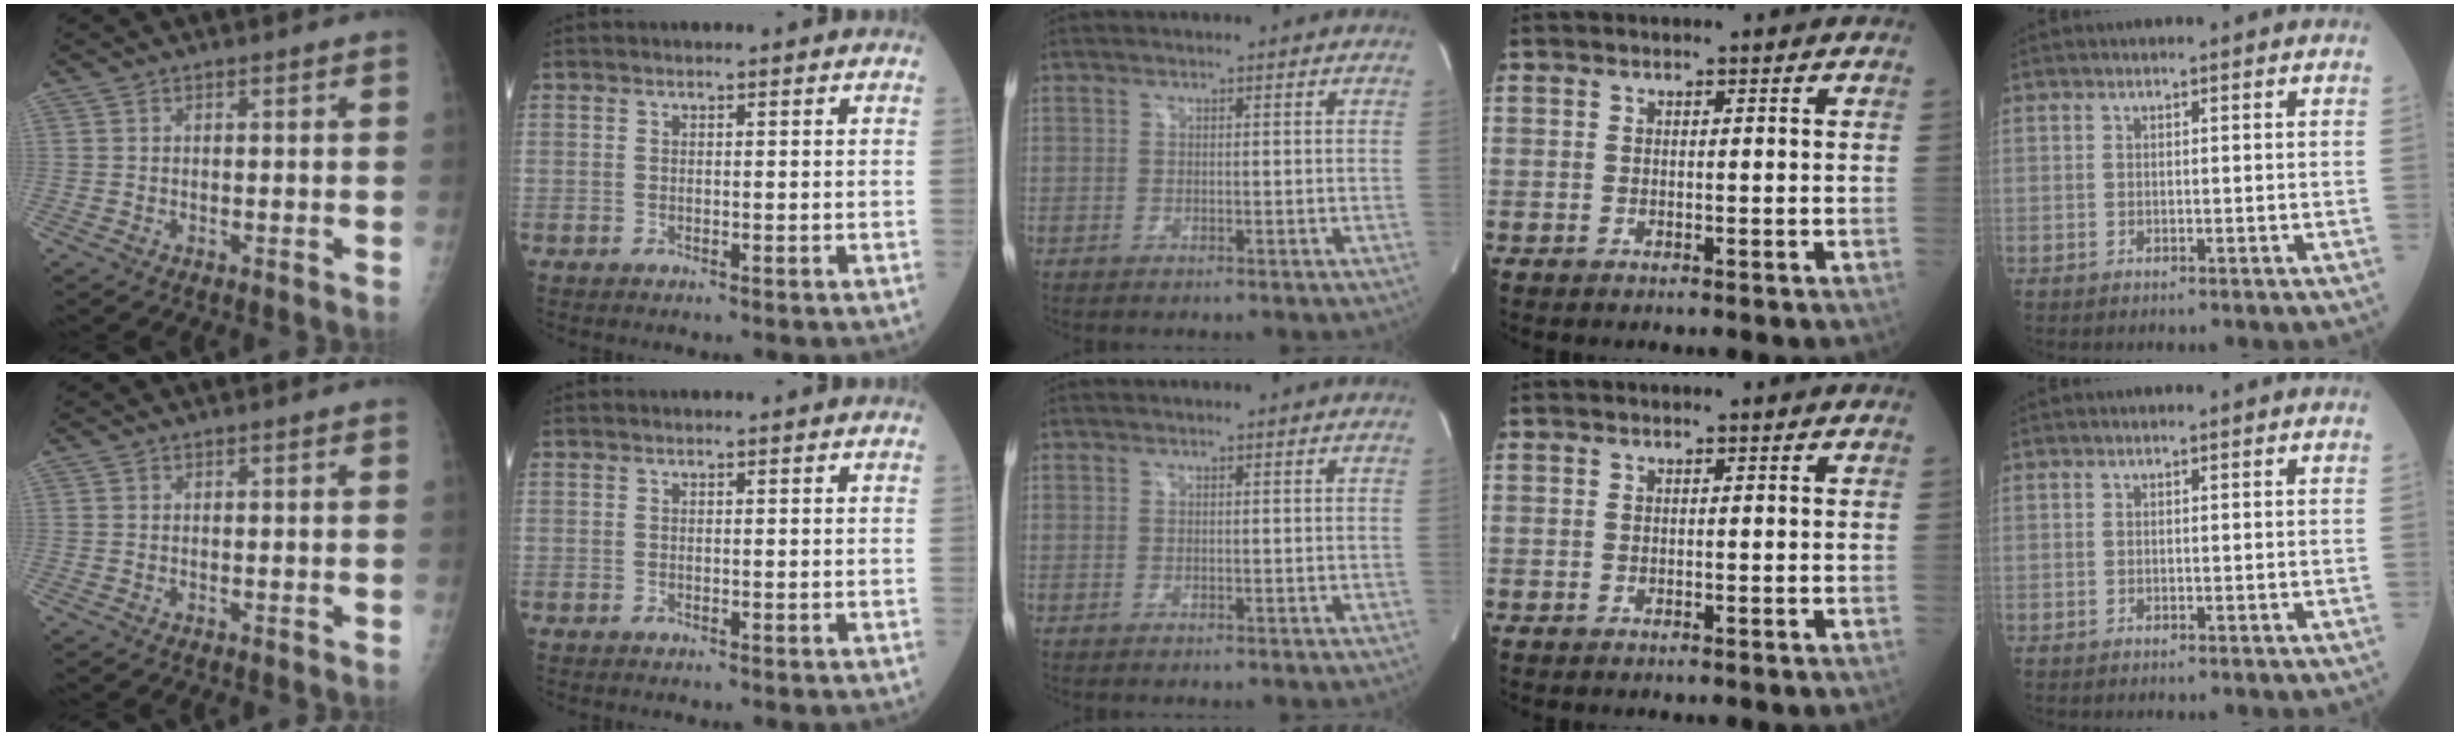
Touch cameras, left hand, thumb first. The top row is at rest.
{}